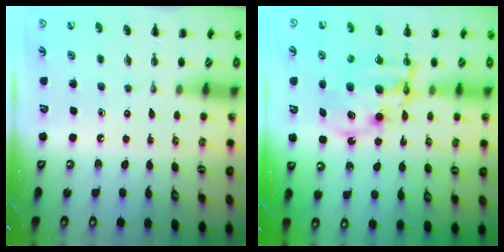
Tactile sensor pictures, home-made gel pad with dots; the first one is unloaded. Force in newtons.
{"total": 11.7, "press": 11.4, "slide": 2.8}